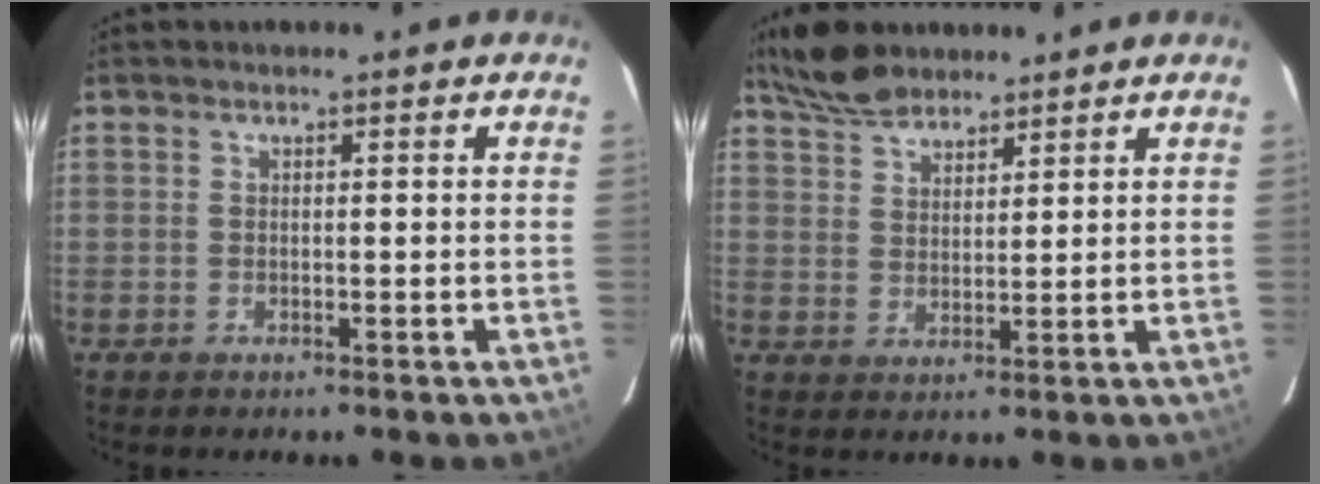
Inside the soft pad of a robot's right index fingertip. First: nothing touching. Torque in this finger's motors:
{"motor_torque": [0.43, 0.47, 0.01, 0.01]}